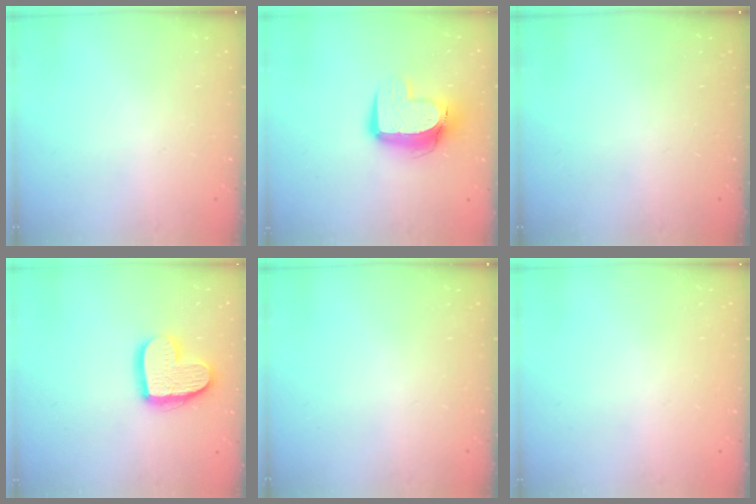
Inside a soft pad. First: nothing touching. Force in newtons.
{"total": 12.2, "press": 12.1, "slide": 1.2}
{"total": 0.0}
{"total": 14.9, "press": 14.8, "slide": 1.1}
{"total": 0.0}
{"total": 0.0}